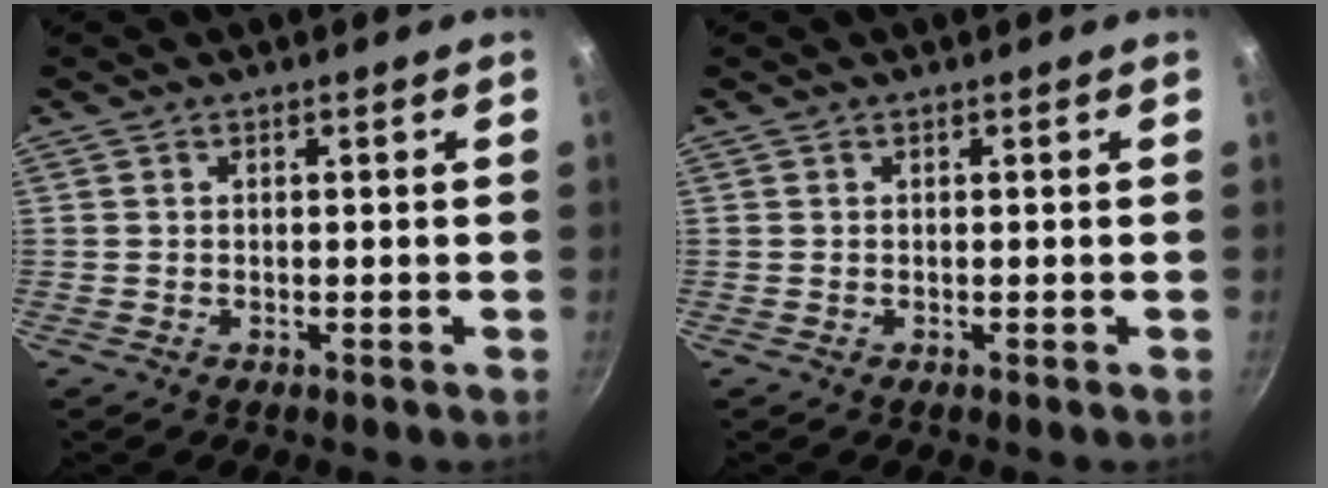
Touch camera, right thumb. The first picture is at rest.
{"total": 0.0}